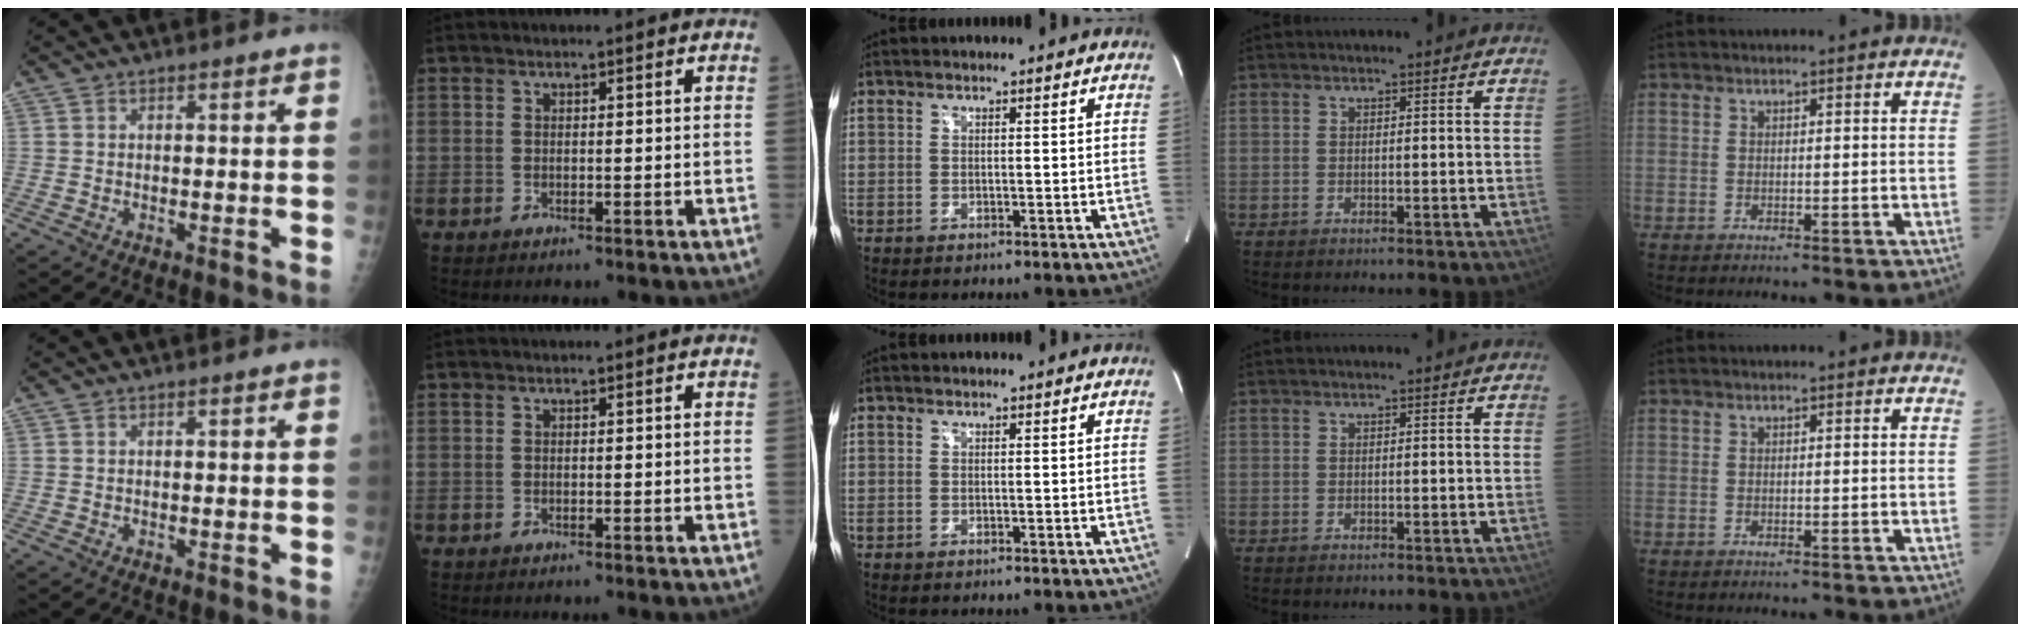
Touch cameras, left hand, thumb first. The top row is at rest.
{}